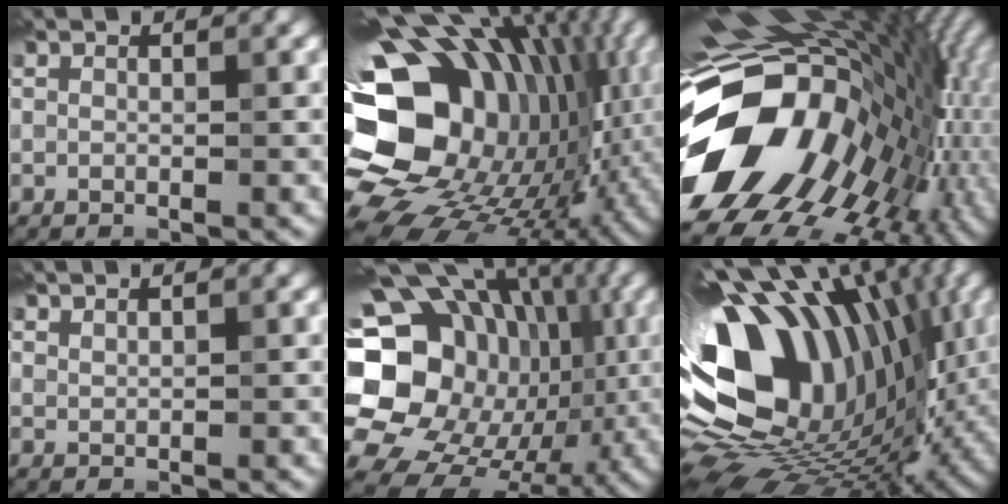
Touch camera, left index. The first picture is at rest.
{"total": 20.4, "force": [-1.3, 15.8, 12.8], "torque": [-0.256, -0.029, -0.018]}
{"total": 18.7, "force": [-0.5, 12.0, 14.3], "torque": [-0.242, -0.039, 0.003]}
{"total": 1.0, "force": [1.0, 0.1, 0.2], "torque": [-0.001, -0.001, 0.018]}
{"total": 21.6, "force": [0.6, 18.6, 11.0], "torque": [-0.213, 0.005, -0.005]}
{"total": 18.3, "force": [2.0, 11.6, 14.1], "torque": [-0.256, -0.027, 0.051]}